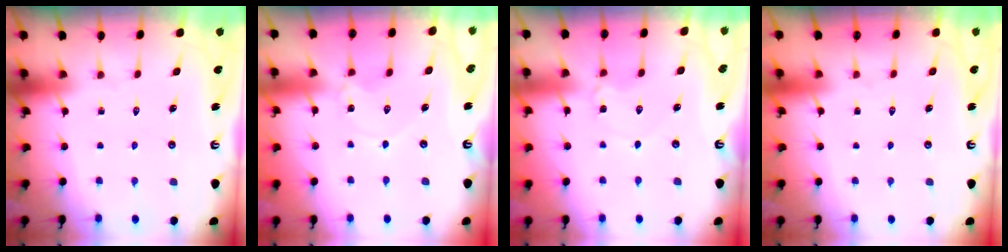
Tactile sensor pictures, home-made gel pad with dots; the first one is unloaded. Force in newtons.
{"total": 1.6, "press": 1.6, "slide": 0.2}
{"total": 2.1, "press": 2.1, "slide": 0.2}
{"total": 1.6, "press": 1.6, "slide": 0.1}